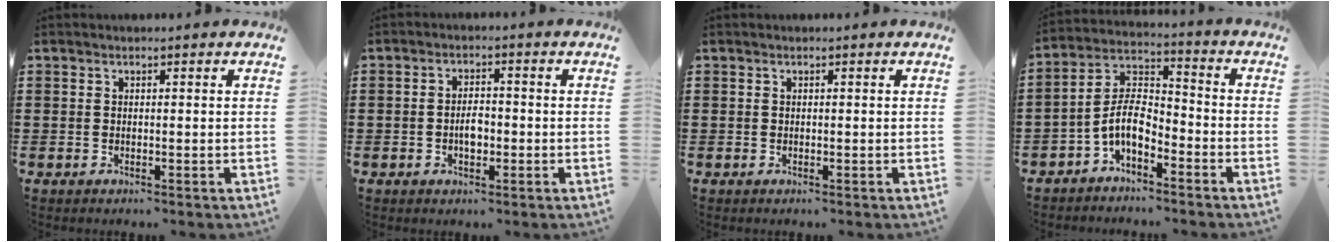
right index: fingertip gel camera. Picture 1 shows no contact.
{"total": 3.2, "force": [-0.8, 1.4, 2.8], "torque": [-0.052, 0.004, -0.014]}
{"total": 0.0}
{"total": 6.7, "force": [-3.3, 3.1, 4.9], "torque": [-0.123, -0.008, -0.074]}